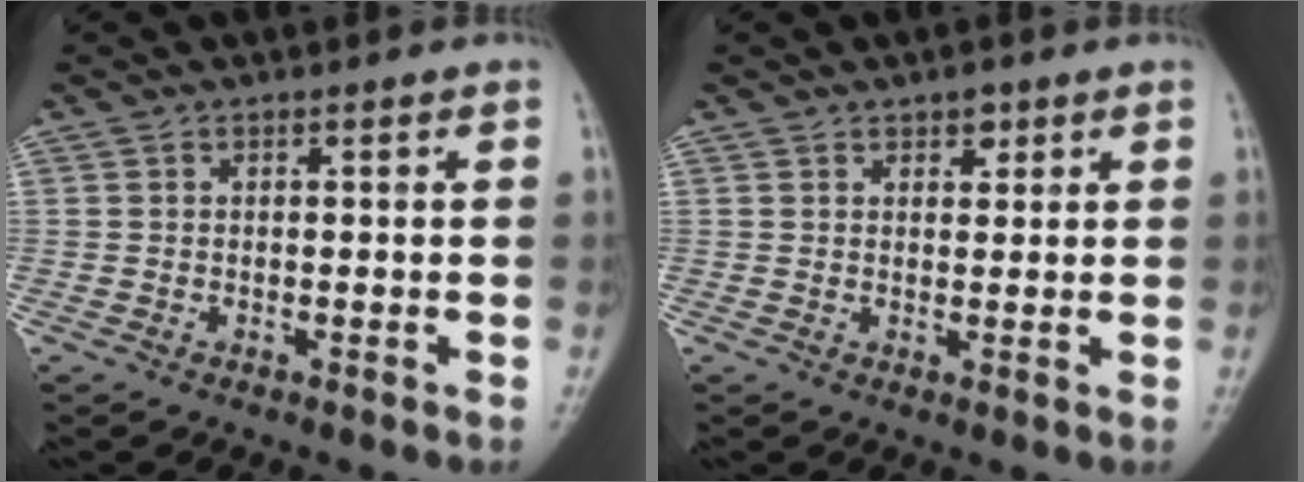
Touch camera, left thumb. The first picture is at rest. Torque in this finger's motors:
{"motor_torque": [-0.59, 1.52, -0.01, -0.05, -0.07]}